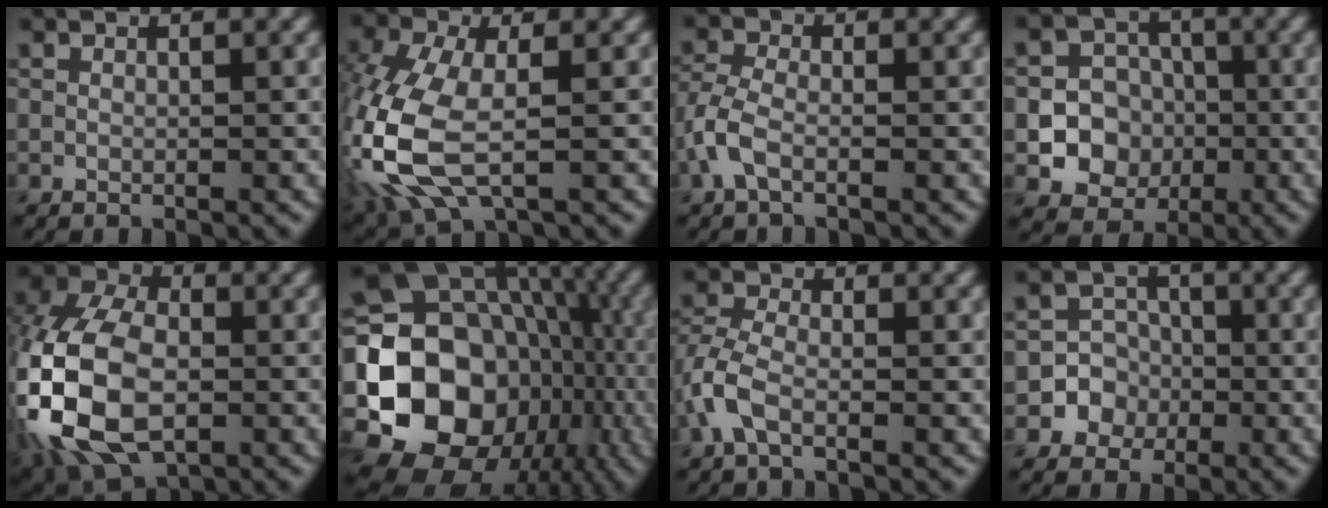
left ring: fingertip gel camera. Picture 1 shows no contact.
{"total": 8.7, "force": [-1.8, 4.5, 7.3], "torque": [-0.191, -0.009, -0.046]}
{"total": 3.0, "force": [-1.4, 1.4, 2.2], "torque": [-0.057, 0.004, -0.041]}
{"total": 8.0, "force": [-1.7, 7.5, 2.3], "torque": [-0.023, 0.002, -0.052]}
{"total": 13.9, "force": [-3.5, 8.8, 10.2], "torque": [-0.229, -0.021, -0.070]}
{"total": 17.0, "force": [-3.4, 14.1, 8.9], "torque": [-0.166, -0.011, -0.065]}
{"total": 3.5, "force": [-1.5, 1.7, 2.6], "torque": [-0.069, 0.005, -0.045]}
{"total": 4.5, "force": [-1.5, 4.2, 0.3], "torque": [0.026, 0.011, -0.043]}